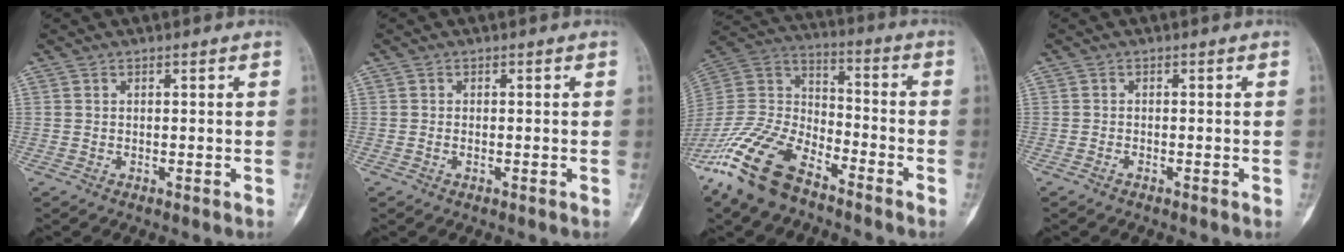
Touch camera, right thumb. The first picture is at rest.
{"total": 0.6, "force": [-0.1, 0.3, 0.5], "torque": [-0.011, 0.004, 0.000]}
{"total": 17.9, "force": [-12.3, 8.1, 10.3], "torque": [-0.209, 0.058, -0.237]}
{"total": 0.5, "force": [-0.4, 0.2, 0.2], "torque": [-0.007, 0.001, -0.007]}